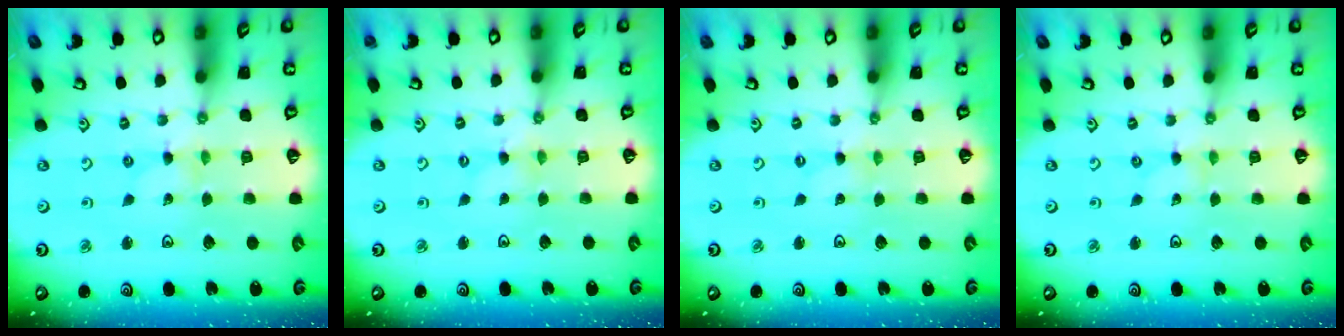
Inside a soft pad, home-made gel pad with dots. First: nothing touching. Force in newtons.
{"total": 0.0}
{"total": 0.0}
{"total": 0.0}